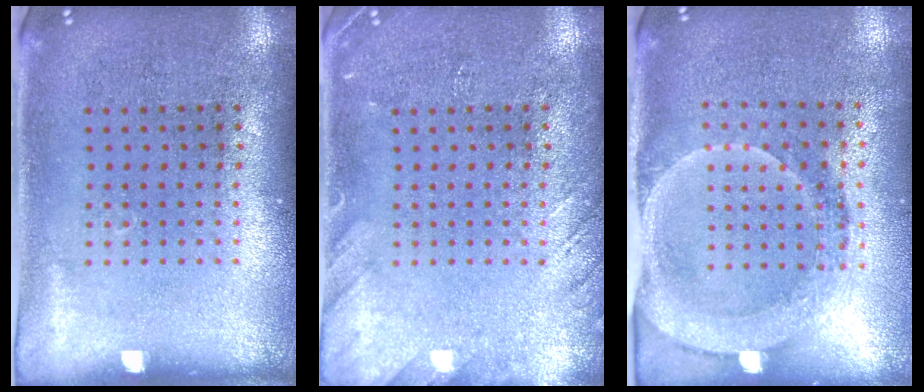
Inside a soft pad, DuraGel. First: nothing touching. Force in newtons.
{"total": 1.8, "press": 1.8, "slide": 0.1}
{"total": 1.8, "press": 1.6, "slide": 0.7}